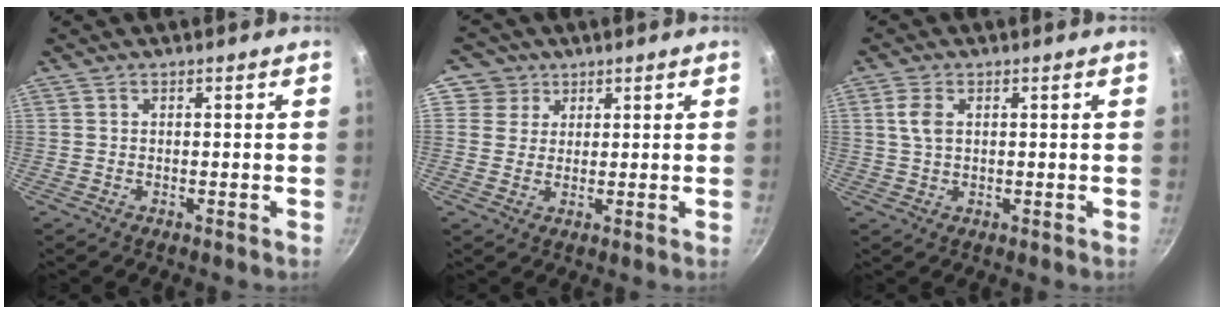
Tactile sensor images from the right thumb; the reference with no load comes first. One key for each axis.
{"total": 4.8, "fx": 2.2, "fy": 4.3, "fz": 0.3, "tx": 0.041, "ty": 0.001, "tz": 0.029}
{"total": 3.8, "fx": 1.1, "fy": 2.3, "fz": 2.8, "tx": -0.055, "ty": -0.001, "tz": 0.021}